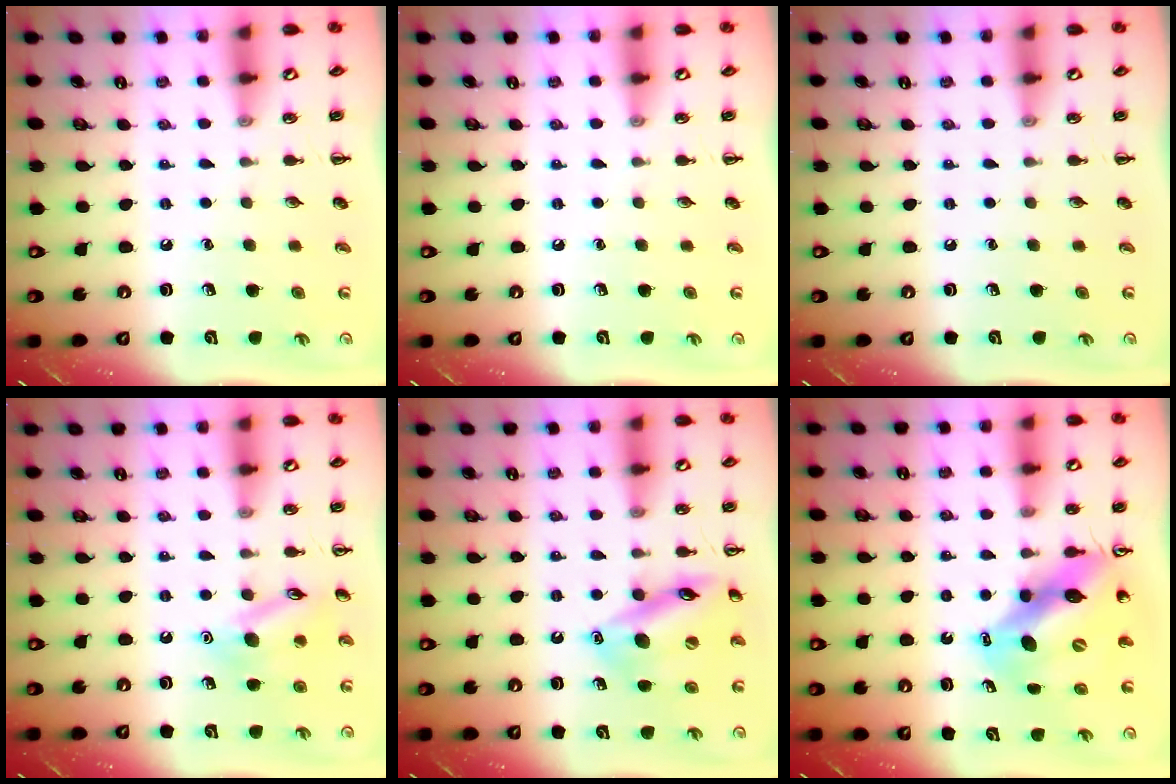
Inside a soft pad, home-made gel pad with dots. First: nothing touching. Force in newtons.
{"total": 0.0}
{"total": 0.0}
{"total": 12.1, "press": 12.1, "slide": 1.0}
{"total": 15.5, "press": 15.4, "slide": 2.1}
{"total": 10.8, "press": 10.5, "slide": 2.7}